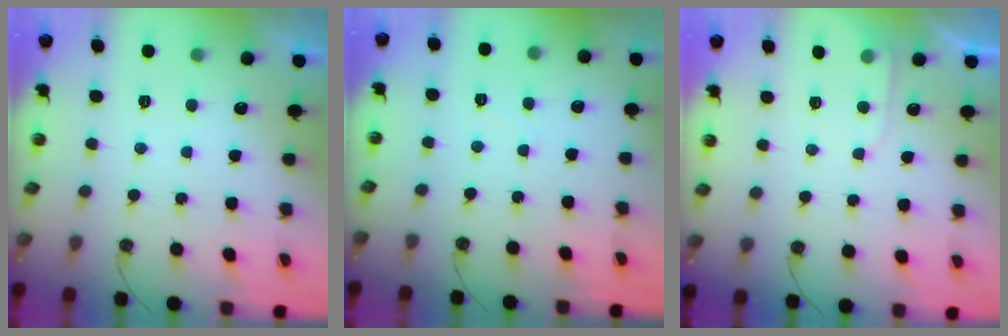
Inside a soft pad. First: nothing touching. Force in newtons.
{"total": 2.8, "press": 2.8, "slide": 0.4}
{"total": 5.1, "press": 5.1, "slide": 0.6}